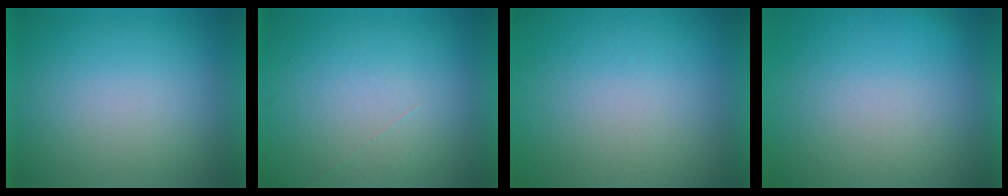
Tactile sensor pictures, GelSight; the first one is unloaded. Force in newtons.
{"total": 1.2}
{"total": 4.7}
{"total": 5.8}